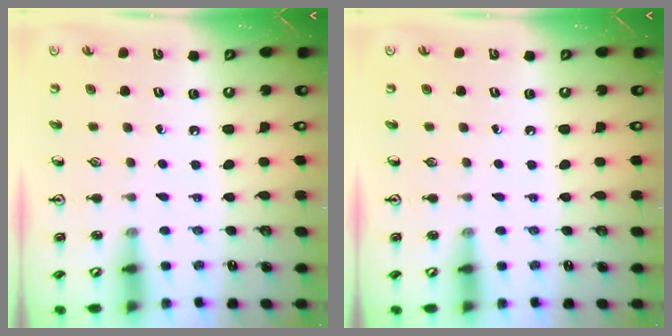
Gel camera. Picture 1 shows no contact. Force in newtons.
{"total": 0.0}